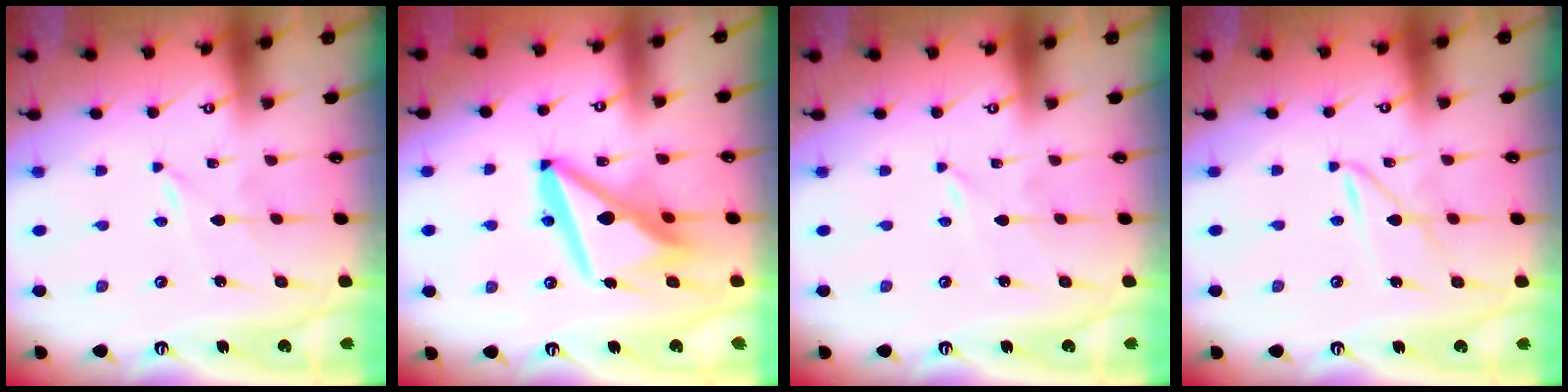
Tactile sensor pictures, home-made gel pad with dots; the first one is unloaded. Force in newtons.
{"total": 15.3, "press": 15.1, "slide": 1.8}
{"total": 0.0}
{"total": 3.1, "press": 3.1, "slide": 0.3}